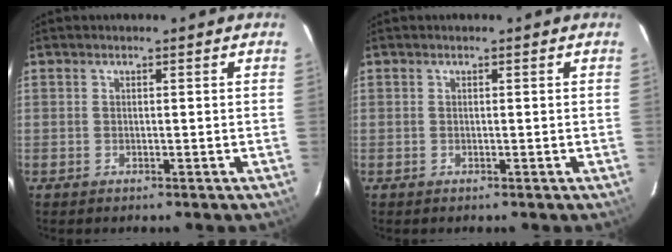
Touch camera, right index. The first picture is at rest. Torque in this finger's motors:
{"motor_torque": [0.00, 0.00, 0.01, 0.00]}